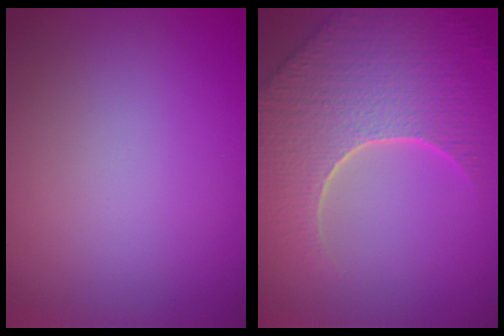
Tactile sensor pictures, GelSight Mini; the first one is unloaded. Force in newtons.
{"total": 8.6, "press": 6.1, "slide": 6.1}